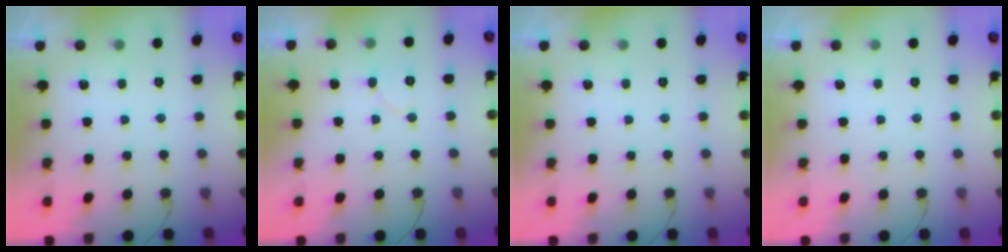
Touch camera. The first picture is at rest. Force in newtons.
{"total": 5.1, "press": 5.0, "slide": 0.5}
{"total": 0.0}
{"total": 0.0}